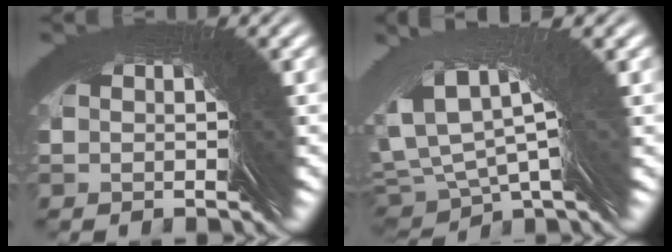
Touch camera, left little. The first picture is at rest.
{"total": 2.1, "force": [1.7, 0.1, 1.2], "torque": [-0.042, 0.016, 0.031]}